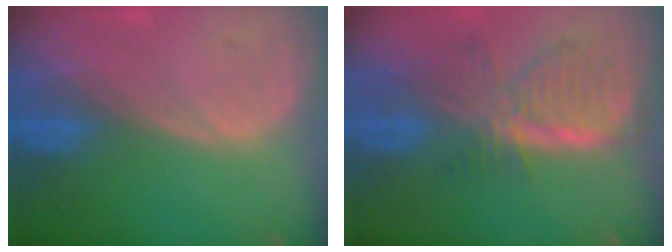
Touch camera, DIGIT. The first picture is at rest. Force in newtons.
{"total": 7.5, "press": 6.8, "slide": 3.1}